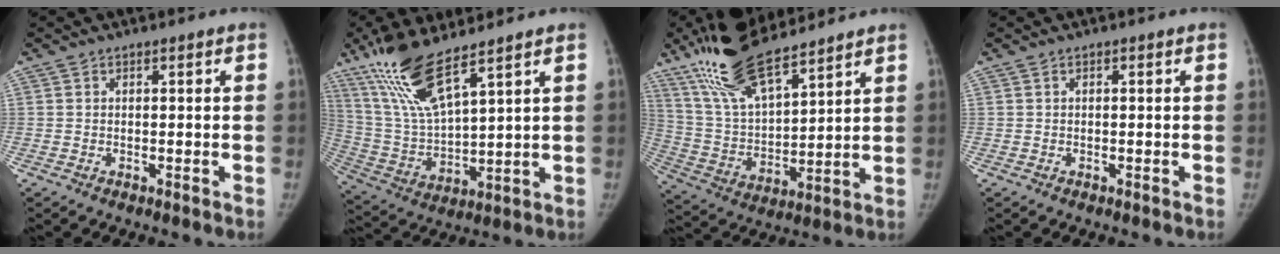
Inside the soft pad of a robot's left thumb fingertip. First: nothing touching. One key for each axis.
{"total": 14.8, "fx": 10.0, "fy": 3.3, "fz": 10.3, "tx": -0.211, "ty": -0.047, "tz": 0.211}
{"total": 17.4, "fx": 13.6, "fy": 4.8, "fz": 9.8, "tx": -0.168, "ty": -0.057, "tz": 0.268}
{"total": 0.0}